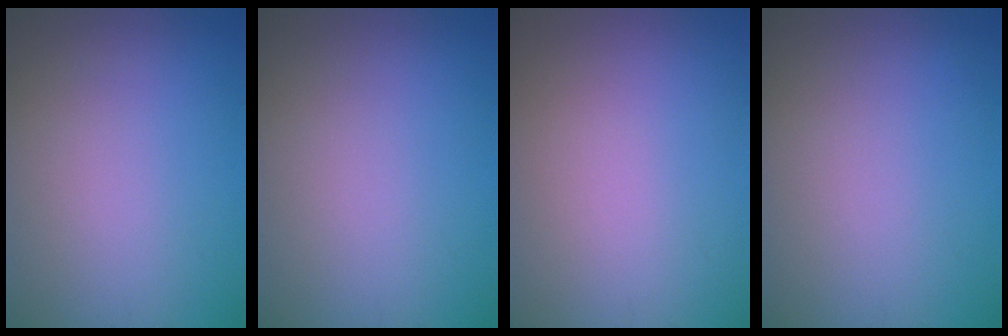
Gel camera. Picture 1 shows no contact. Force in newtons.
{"total": 0.0}
{"total": 0.0}
{"total": 0.0}